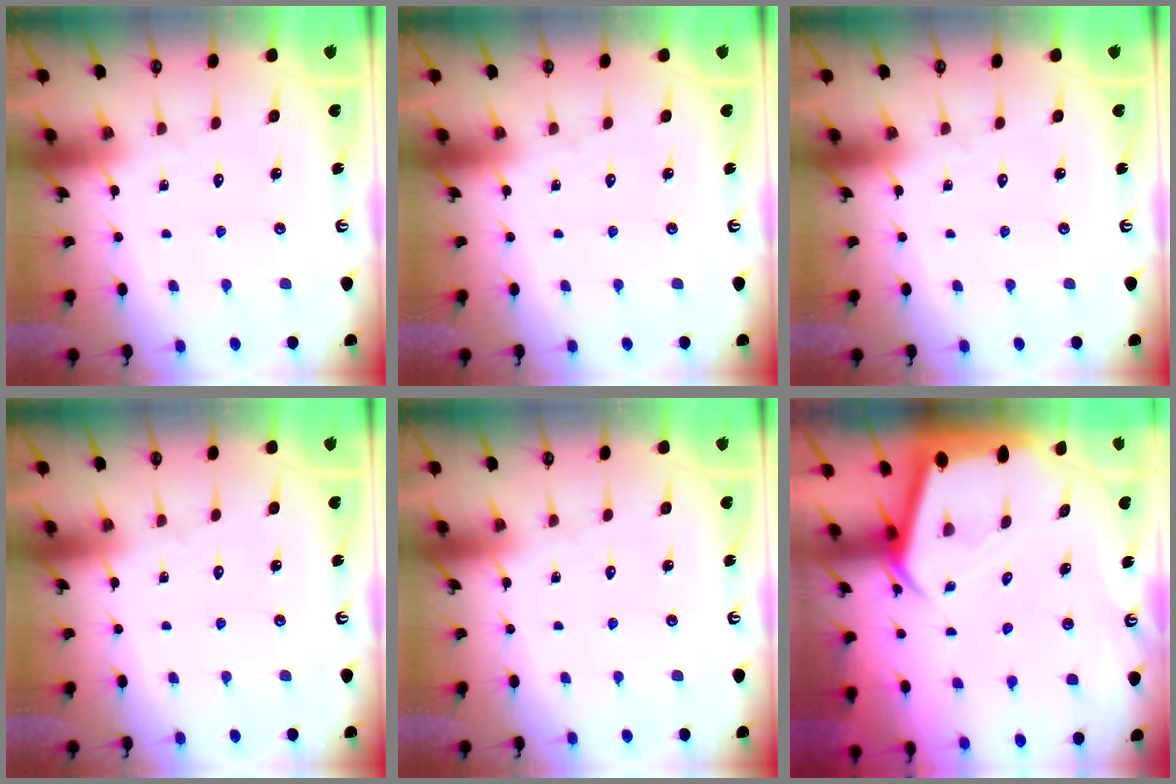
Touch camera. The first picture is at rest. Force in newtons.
{"total": 0.0}
{"total": 0.0}
{"total": 0.0}
{"total": 0.0}
{"total": 3.8, "press": 3.8, "slide": 0.4}